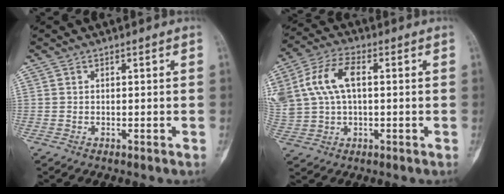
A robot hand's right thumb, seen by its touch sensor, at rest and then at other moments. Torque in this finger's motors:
{"motor_torque": [1.57, 1.68, 1.32, 0.00, 0.16]}